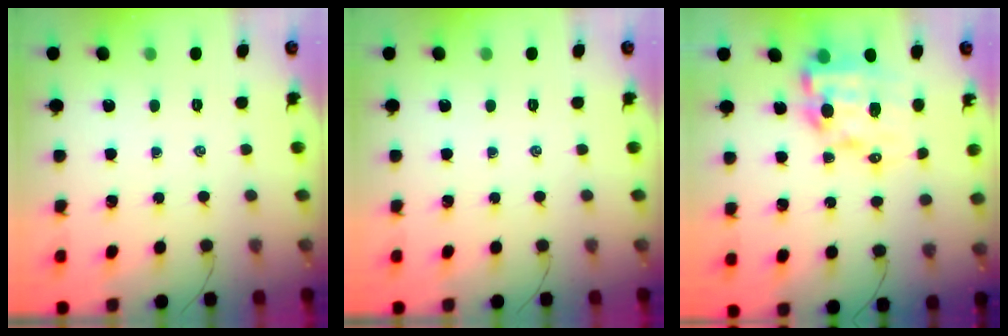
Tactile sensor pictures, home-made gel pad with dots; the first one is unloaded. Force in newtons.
{"total": 0.0}
{"total": 12.6, "press": 12.2, "slide": 3.3}